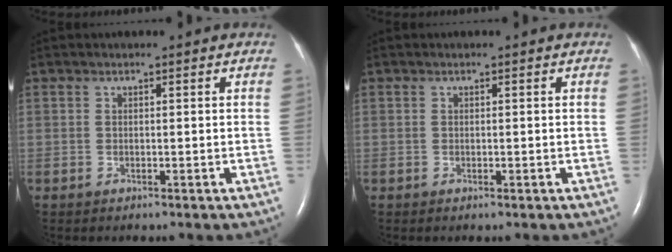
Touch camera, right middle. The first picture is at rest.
{"total": 0.0}